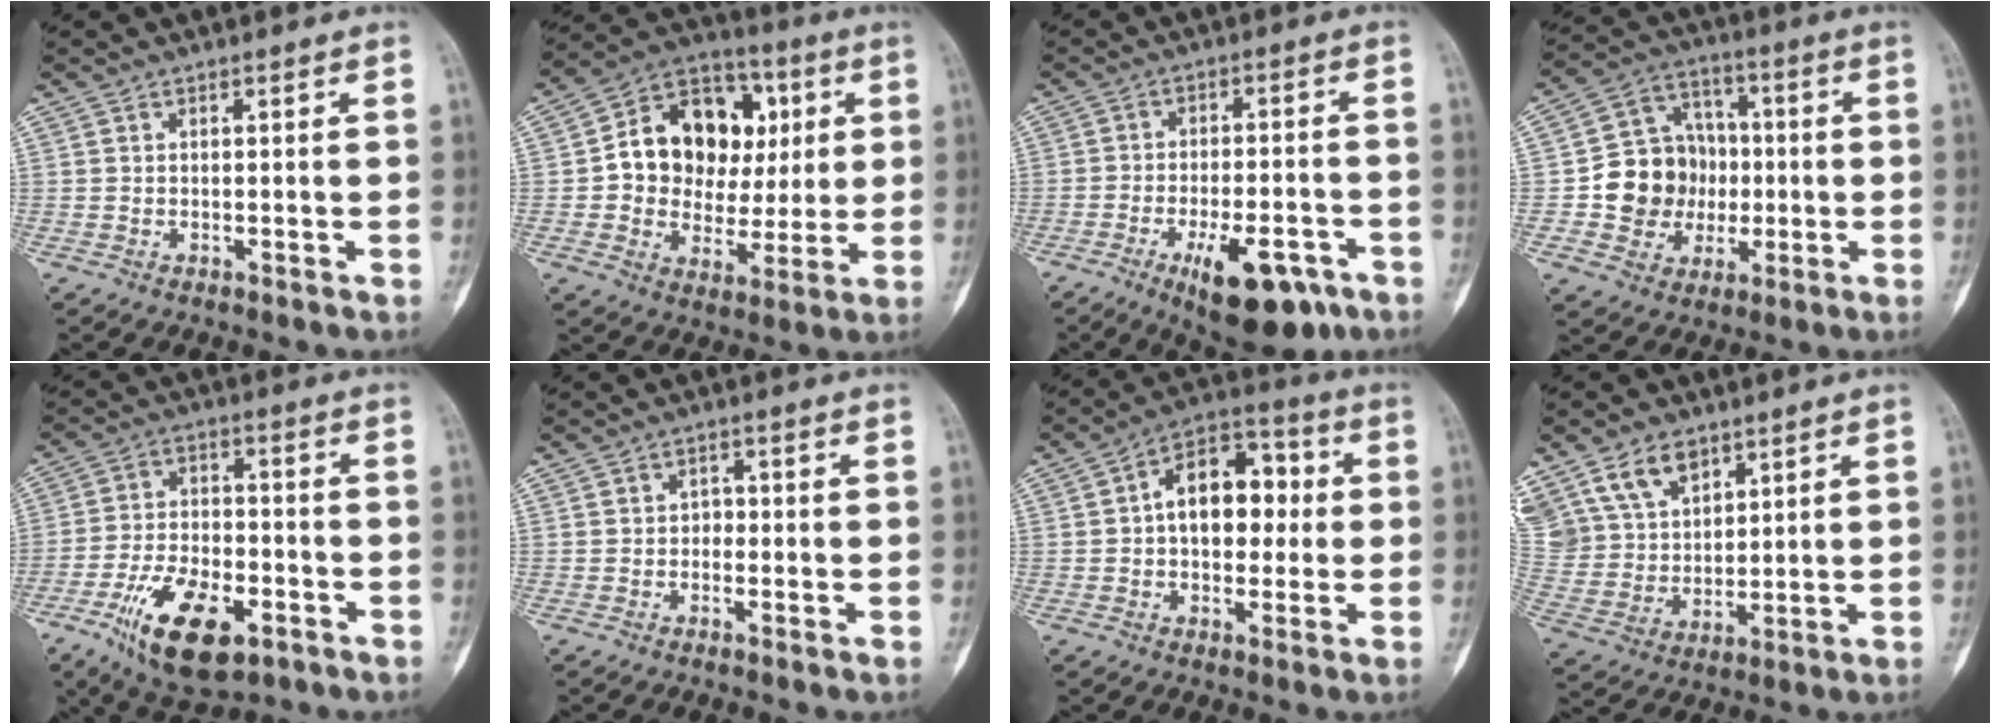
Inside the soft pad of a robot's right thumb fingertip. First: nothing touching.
{"total": 18.1, "force": [2.8, 14.3, 10.7], "torque": [-0.115, 0.021, 0.048]}
{"total": 14.0, "force": [-7.3, 5.6, 10.5], "torque": [-0.142, 0.026, -0.099]}
{"total": 13.5, "force": [-1.3, 11.9, 6.3], "torque": [-0.053, 0.029, -0.018]}
{"total": 15.6, "force": [-7.6, 7.5, 11.5], "torque": [-0.190, 0.023, -0.125]}
{"total": 1.7, "force": [-0.5, 1.4, 0.8], "torque": [0.003, 0.008, -0.014]}
{"total": 13.2, "force": [1.0, 8.5, 10.1], "torque": [-0.116, 0.032, 0.006]}
{"total": 13.6, "force": [8.2, 8.9, 6.2], "torque": [-0.110, -0.017, 0.173]}